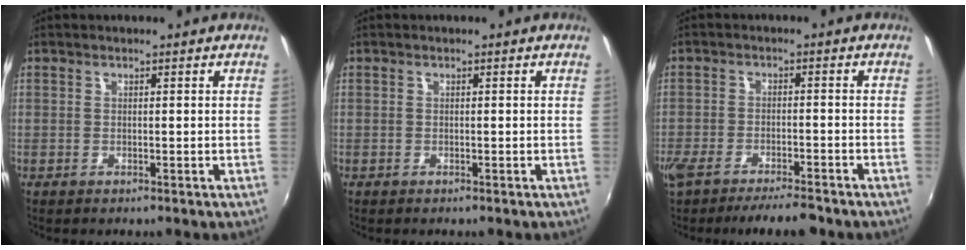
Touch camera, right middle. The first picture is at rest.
{"total": 0.0}
{"total": 9.8, "force": [-8.2, 2.1, 4.8], "torque": [-0.115, -0.022, -0.136]}